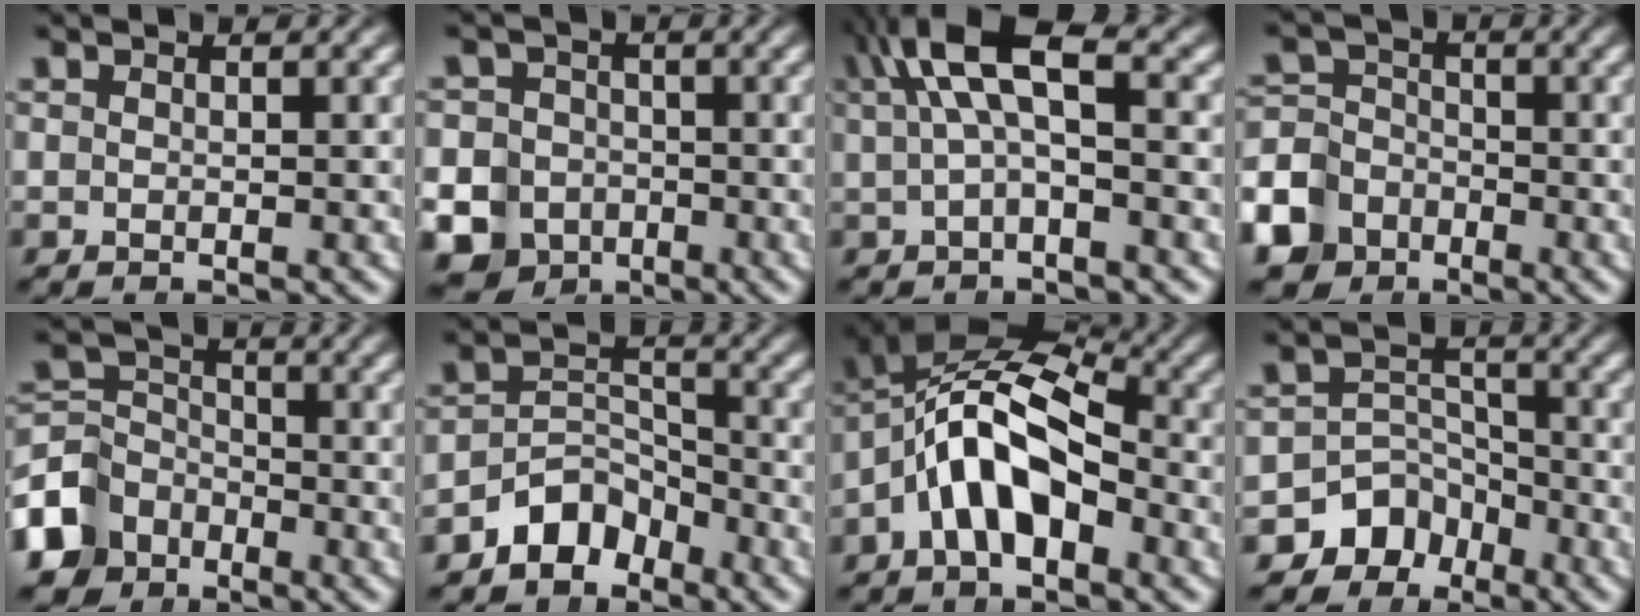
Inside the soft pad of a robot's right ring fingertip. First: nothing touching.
{"total": 13.1, "force": [-4.8, 11.6, 3.5], "torque": [-0.065, -0.053, -0.080]}
{"total": 5.9, "force": [1.9, 2.6, 4.9], "torque": [-0.089, 0.010, 0.032]}
{"total": 7.8, "force": [-3.4, 6.5, 2.6], "torque": [-0.050, -0.039, -0.045]}
{"total": 6.9, "force": [-2.8, 5.8, 2.5], "torque": [-0.044, -0.032, -0.039]}
{"total": 5.3, "force": [-3.7, 3.3, 1.9], "torque": [-0.012, -0.011, -0.062]}
{"total": 11.3, "force": [0.3, 8.2, 7.8], "torque": [-0.137, 0.000, -0.003]}
{"total": 8.1, "force": [-4.4, 6.4, 2.4], "torque": [-0.032, -0.020, -0.076]}